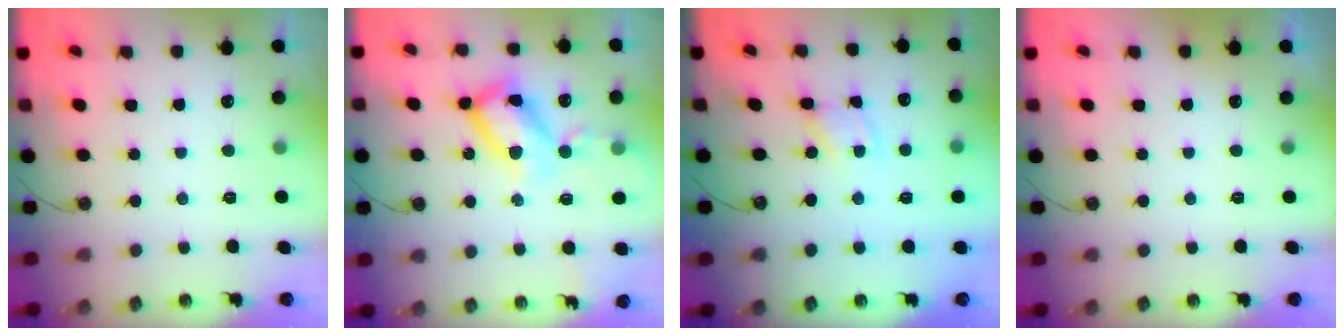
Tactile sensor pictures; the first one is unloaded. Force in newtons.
{"total": 18.6, "press": 18.5, "slide": 1.5}
{"total": 3.1, "press": 3.1, "slide": 0.1}
{"total": 0.0}